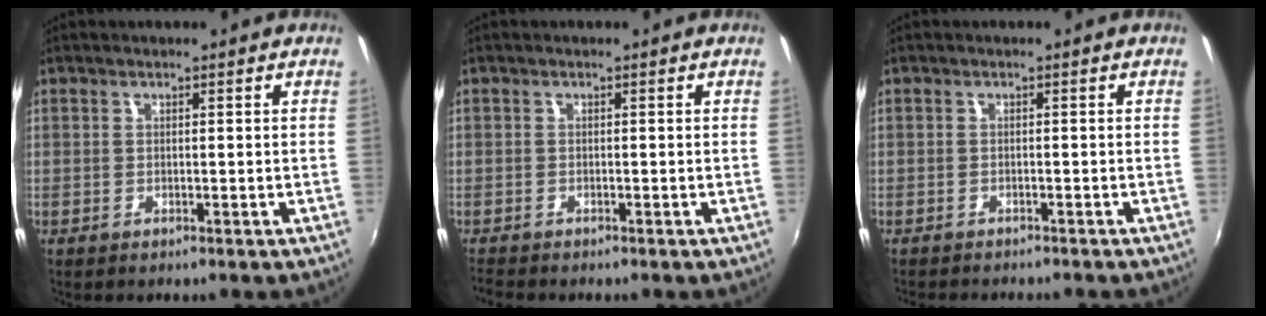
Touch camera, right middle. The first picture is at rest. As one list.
[{"total": 2.0, "force": [-1.9, 0.2, 0.5], "torque": [-0.014, -0.015, -0.038]}, {"total": 3.5, "force": [-3.3, 0.6, 1.1], "torque": [-0.029, -0.015, -0.053]}]